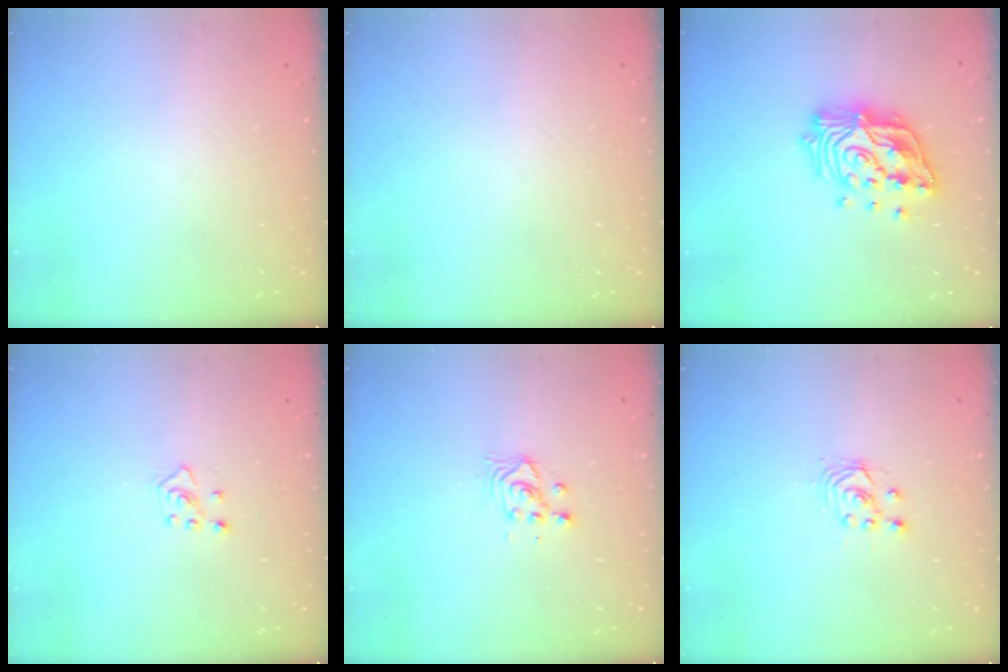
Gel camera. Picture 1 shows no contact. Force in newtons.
{"total": 0.0}
{"total": 17.0, "press": 16.8, "slide": 2.2}
{"total": 4.0, "press": 4.0, "slide": 0.5}
{"total": 3.8, "press": 3.8, "slide": 0.4}
{"total": 2.7, "press": 2.7, "slide": 0.2}